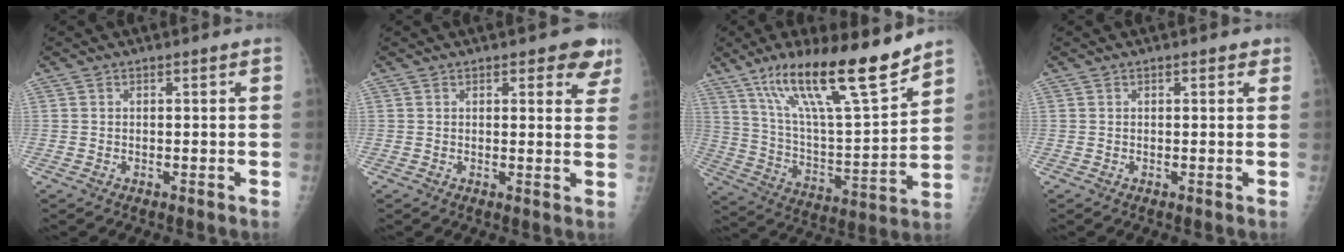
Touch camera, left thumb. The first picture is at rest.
{"total": 5.6, "force": [3.7, 2.5, 3.5], "torque": [-0.005, -0.015, 0.034]}
{"total": 21.7, "force": [15.0, 3.9, 15.2], "torque": [-0.239, -0.067, 0.264]}
{"total": 1.5, "force": [0.9, 0.8, 1.0], "torque": [-0.004, -0.001, 0.007]}